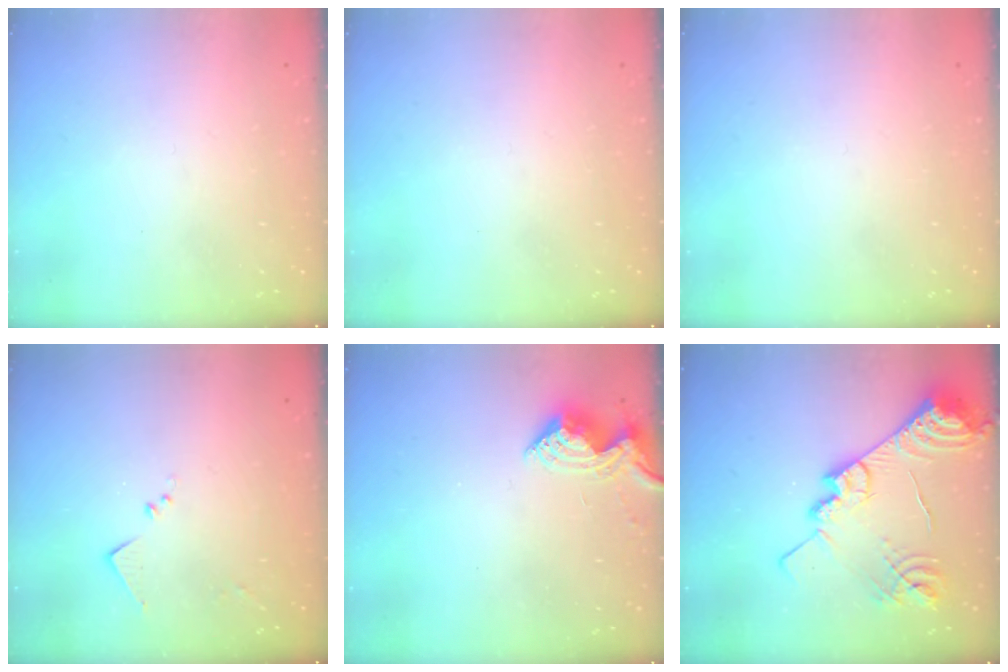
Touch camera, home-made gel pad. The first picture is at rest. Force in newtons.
{"total": 0.0}
{"total": 0.0}
{"total": 6.0, "press": 6.0, "slide": 0.8}
{"total": 10.1, "press": 10.1, "slide": 0.4}
{"total": 20.9, "press": 20.9, "slide": 1.5}